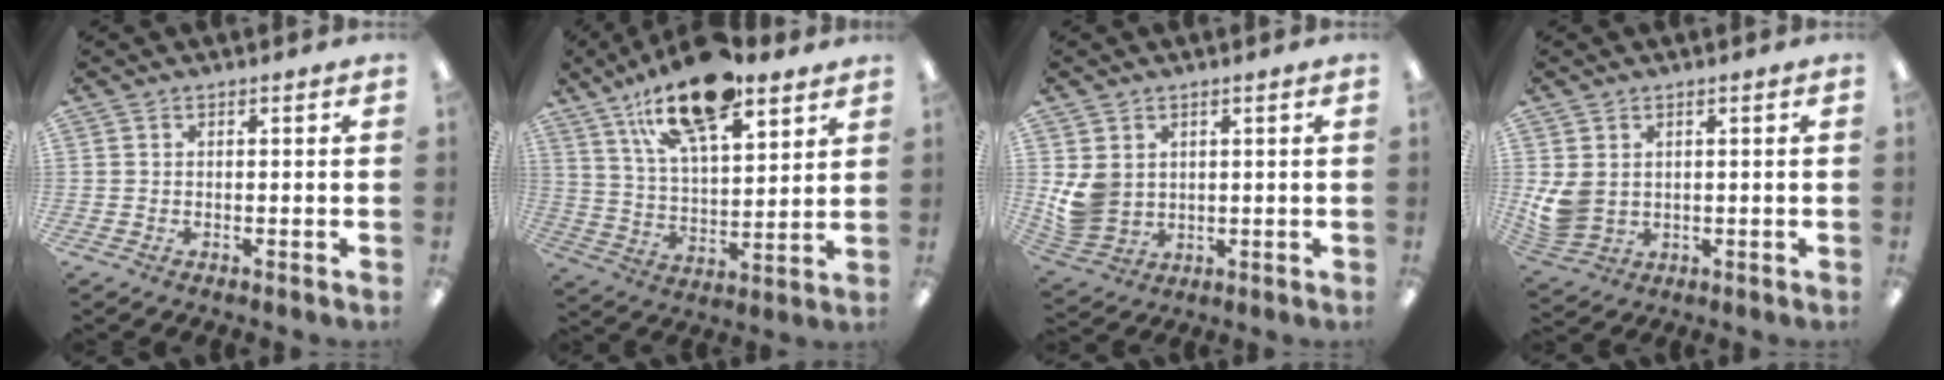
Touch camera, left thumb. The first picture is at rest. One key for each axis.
{"total": 20.0, "fx": 13.7, "fy": 7.8, "fz": 12.2, "tx": -0.212, "ty": -0.063, "tz": 0.236}
{"total": 6.9, "fx": 1.8, "fy": 5.9, "fz": 3.1, "tx": -0.062, "ty": -0.006, "tz": 0.037}
{"total": 6.2, "fx": 1.6, "fy": 5.0, "fz": 3.4, "tx": -0.078, "ty": -0.006, "tz": 0.034}